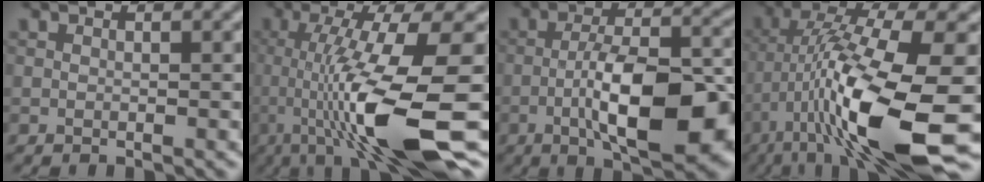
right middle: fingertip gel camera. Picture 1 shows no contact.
{"total": 12.0, "force": [-2.5, 2.5, 11.4], "torque": [-0.177, -0.015, -0.043]}
{"total": 12.3, "force": [-4.4, 4.5, 10.6], "torque": [-0.174, -0.002, -0.073]}
{"total": 14.2, "force": [-4.9, 3.6, 12.9], "torque": [-0.242, -0.007, -0.080]}